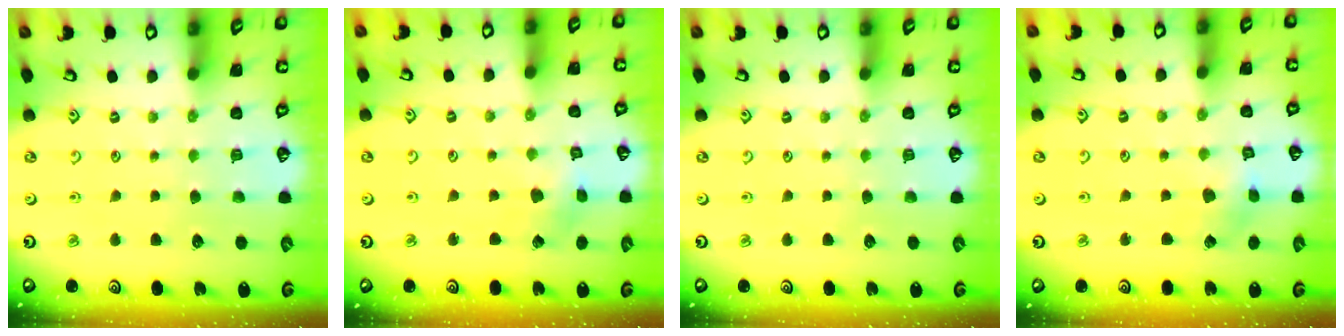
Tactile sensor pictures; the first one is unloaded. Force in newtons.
{"total": 2.7, "press": 2.7, "slide": 0.3}
{"total": 0.0}
{"total": 2.7, "press": 2.7, "slide": 0.3}